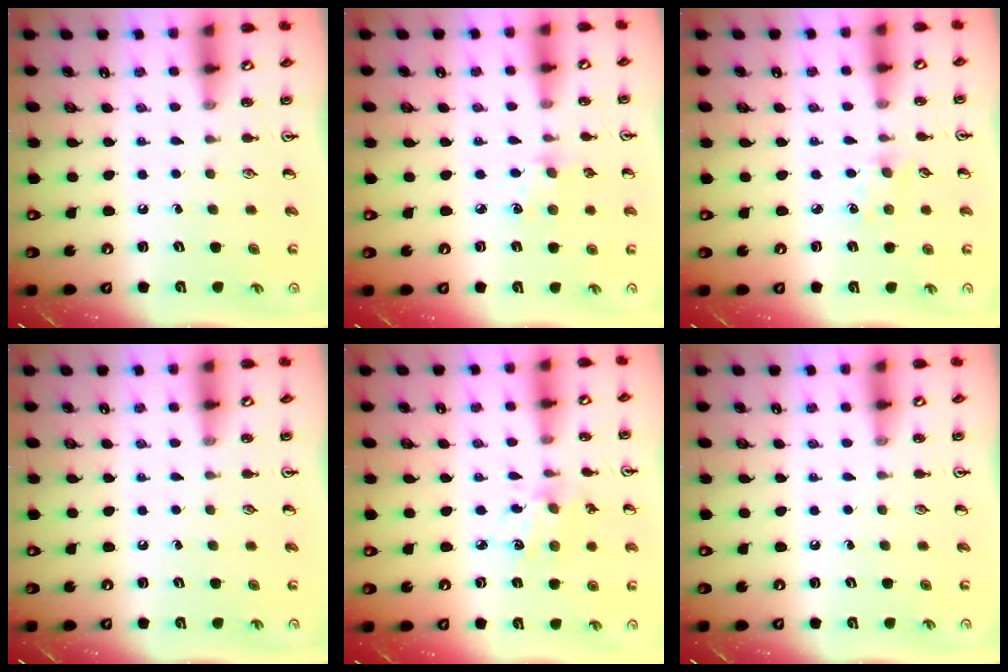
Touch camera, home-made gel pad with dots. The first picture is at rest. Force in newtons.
{"total": 6.8, "press": 6.8, "slide": 0.7}
{"total": 1.9, "press": 1.9, "slide": 0.3}
{"total": 0.0}
{"total": 4.4, "press": 4.3, "slide": 0.4}
{"total": 0.0}